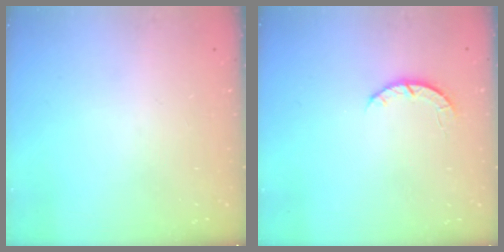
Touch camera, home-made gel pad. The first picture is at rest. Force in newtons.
{"total": 2.7, "press": 2.6, "slide": 0.4}